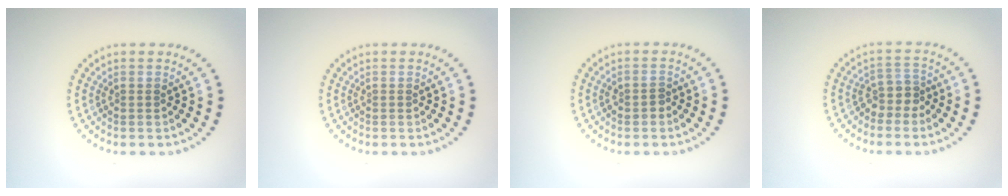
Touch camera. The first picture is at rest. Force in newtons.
{"total": 0.0}
{"total": 1.1, "press": 1.1, "slide": 0.3}
{"total": 2.3, "press": 1.8, "slide": 1.5}